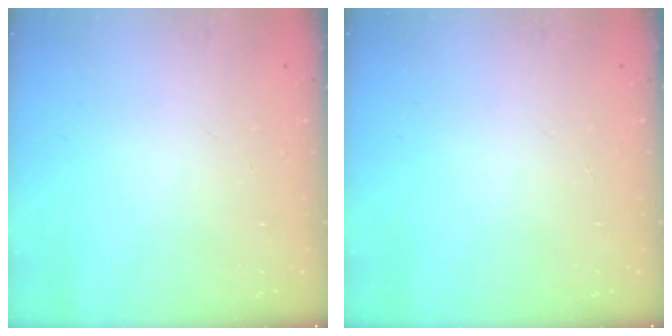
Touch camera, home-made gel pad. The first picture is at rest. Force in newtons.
{"total": 0.0}